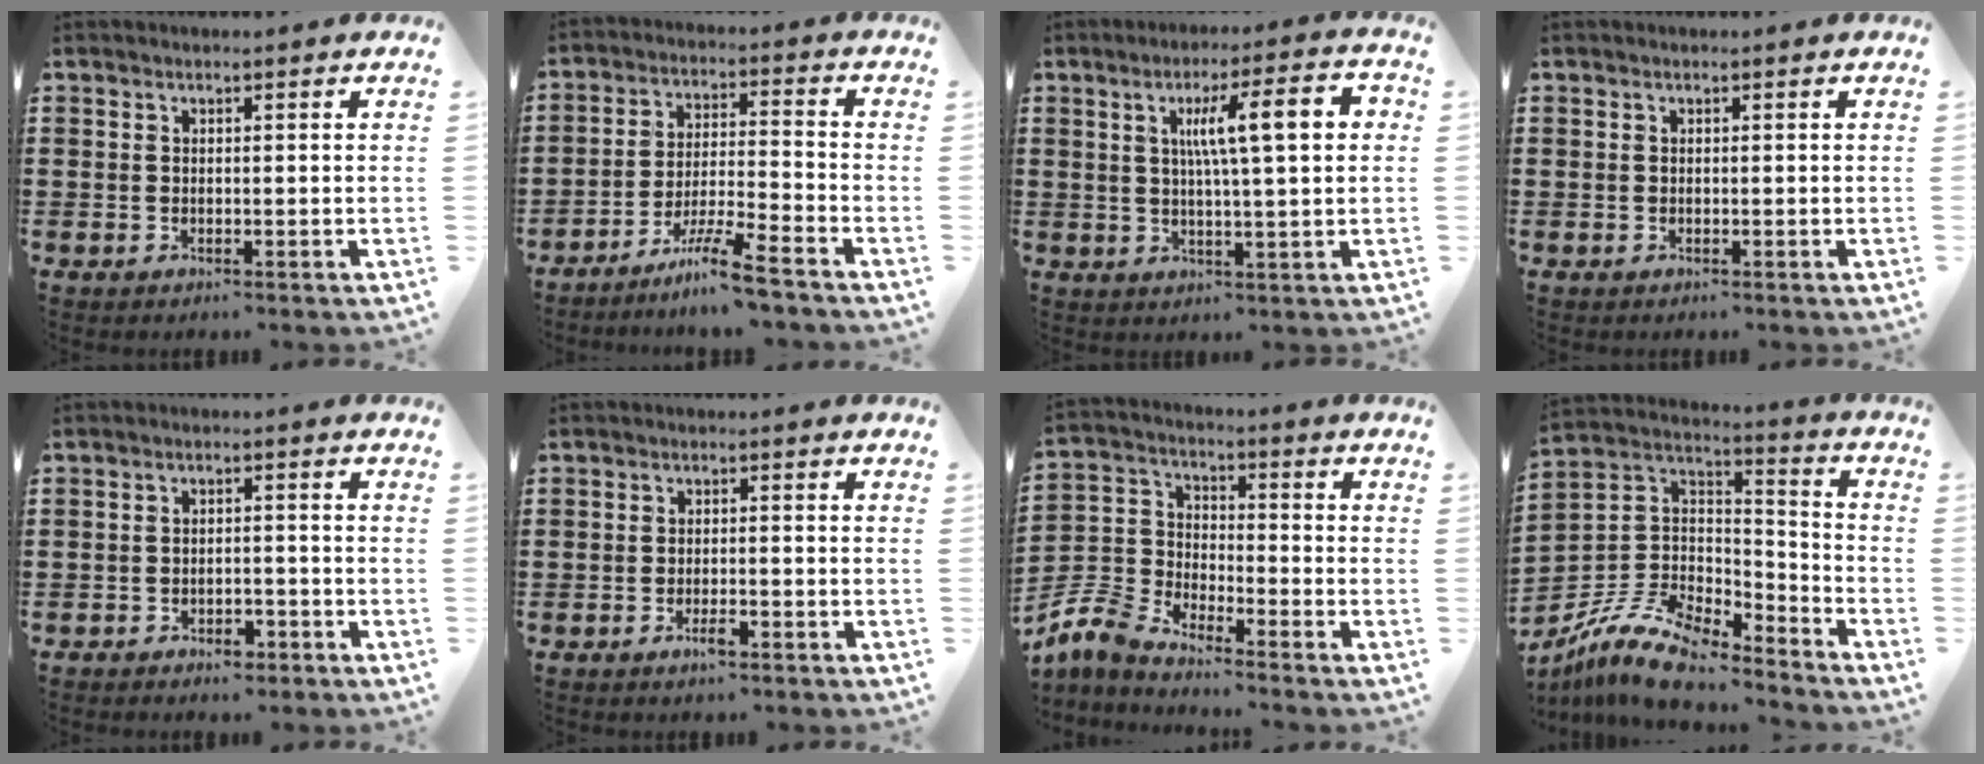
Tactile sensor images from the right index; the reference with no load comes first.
{"total": 7.7, "force": [-6.4, -0.6, 4.3], "torque": [-0.090, -0.009, -0.126]}
{"total": 9.9, "force": [2.2, 1.9, 9.5], "torque": [-0.175, 0.008, 0.028]}
{"total": 0.0}
{"total": 2.3, "force": [-2.0, 0.8, 0.6], "torque": [-0.017, 0.002, -0.042]}
{"total": 2.3, "force": [-1.4, 0.5, 1.7], "torque": [-0.030, 0.000, -0.026]}
{"total": 5.7, "force": [-5.4, 1.2, 1.6], "torque": [-0.074, -0.014, -0.119]}
{"total": 11.6, "force": [-9.6, 3.9, 5.4], "torque": [-0.121, 0.022, -0.188]}